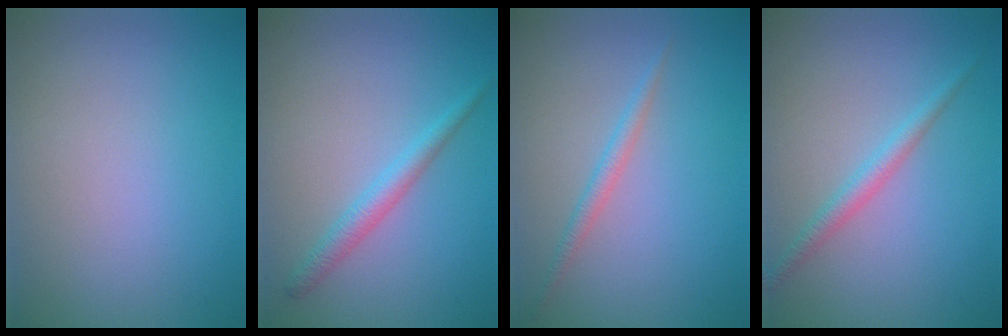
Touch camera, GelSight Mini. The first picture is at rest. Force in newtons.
{"total": 2.2, "press": 2.2, "slide": 0.1}
{"total": 1.4, "press": 1.4, "slide": 0.1}
{"total": 1.8, "press": 1.8, "slide": 0.0}